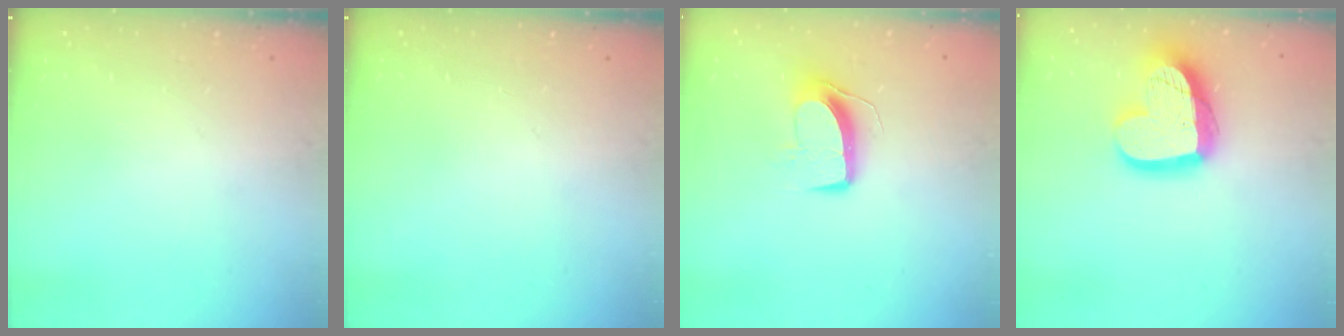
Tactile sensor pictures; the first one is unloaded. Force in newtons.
{"total": 0.0}
{"total": 10.1, "press": 10.1, "slide": 0.1}
{"total": 19.1, "press": 19.0, "slide": 2.0}